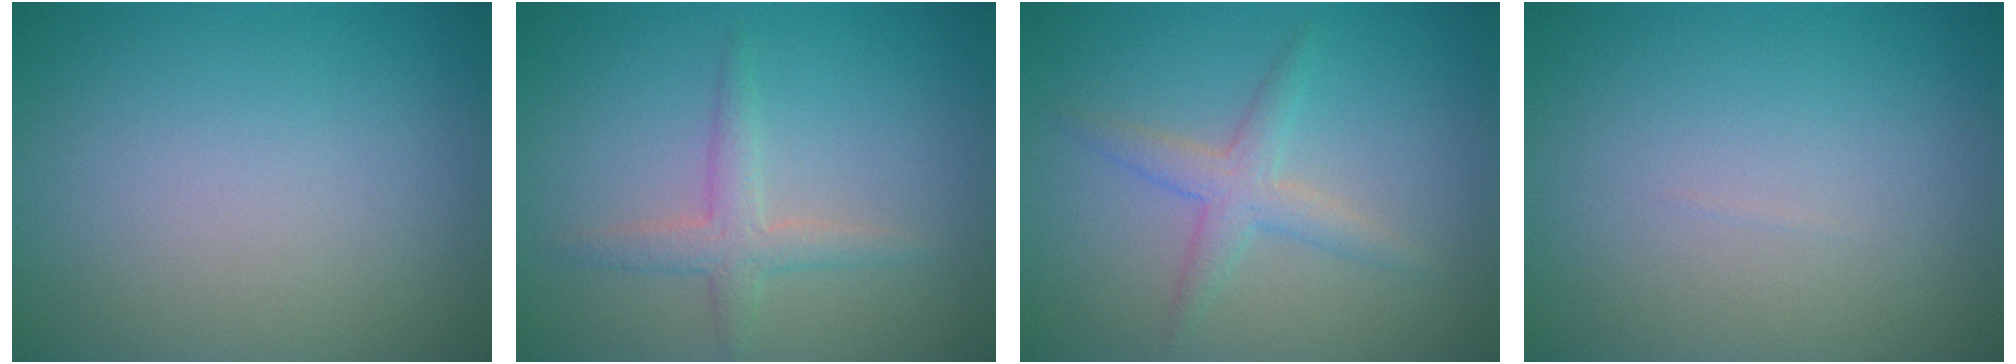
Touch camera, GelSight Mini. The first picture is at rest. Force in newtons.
{"total": 2.3, "press": 2.3, "slide": 0.1}
{"total": 2.4, "press": 2.4, "slide": 0.1}
{"total": 0.0}